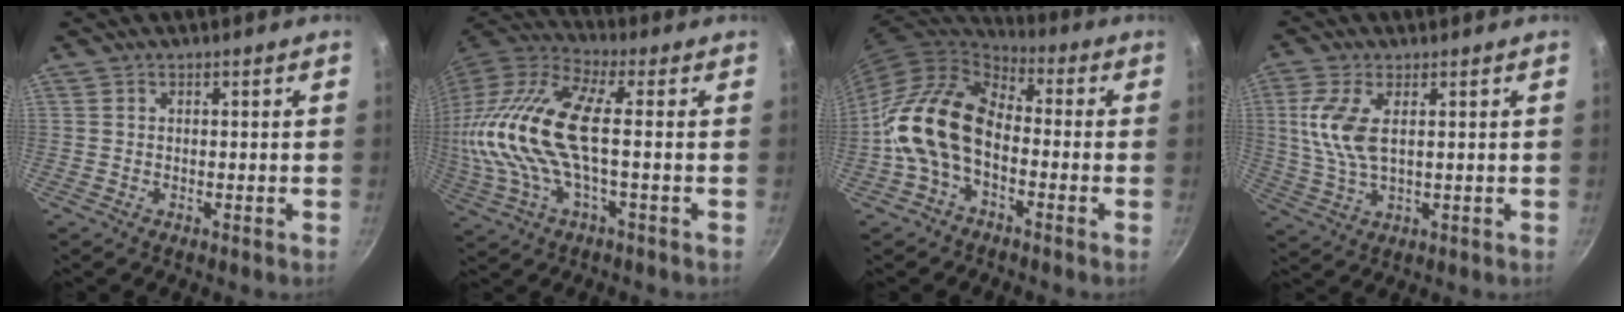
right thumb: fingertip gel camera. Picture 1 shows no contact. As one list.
[{"total": 19.2, "force": [0.2, 7.2, 17.8], "torque": [-0.379, 0.013, -0.008]}, {"total": 14.8, "force": [-3.6, 9.5, 10.8], "torque": [-0.176, 0.047, -0.089]}, {"total": 8.4, "force": [1.7, 3.8, 7.3], "torque": [-0.158, -0.001, 0.036]}]